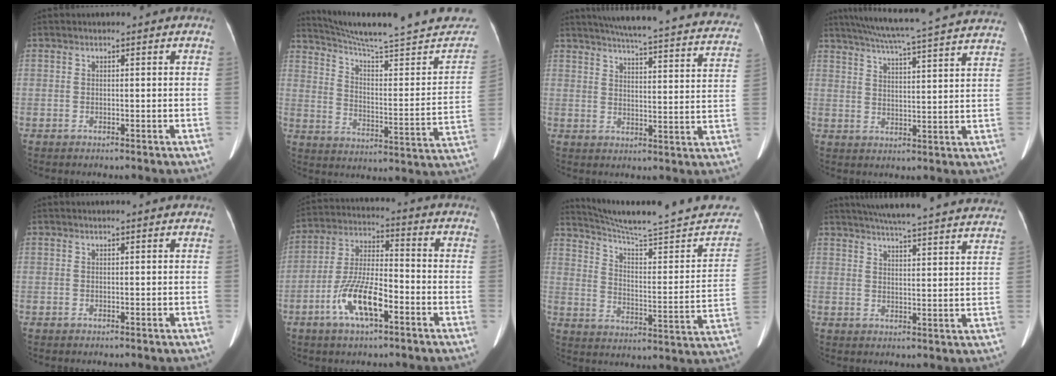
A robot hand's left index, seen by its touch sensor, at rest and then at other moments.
{"total": 27.5, "force": [24.8, 2.0, 11.6], "torque": [-0.169, -0.083, 0.324]}
{"total": 30.5, "force": [27.5, 3.2, 12.8], "torque": [-0.191, -0.061, 0.321]}
{"total": 24.5, "force": [22.0, 0.4, 10.7], "torque": [-0.182, -0.012, 0.279]}
{"total": 1.4, "force": [1.2, 0.0, 0.6], "torque": [-0.006, 0.010, 0.019]}
{"total": 10.4, "force": [-4.8, 2.9, 8.8], "torque": [-0.182, -0.005, -0.090]}
{"total": 25.7, "force": [23.3, 1.6, 10.8], "torque": [-0.153, -0.071, 0.308]}
{"total": 29.2, "force": [26.9, 1.9, 11.2], "torque": [-0.175, -0.046, 0.324]}